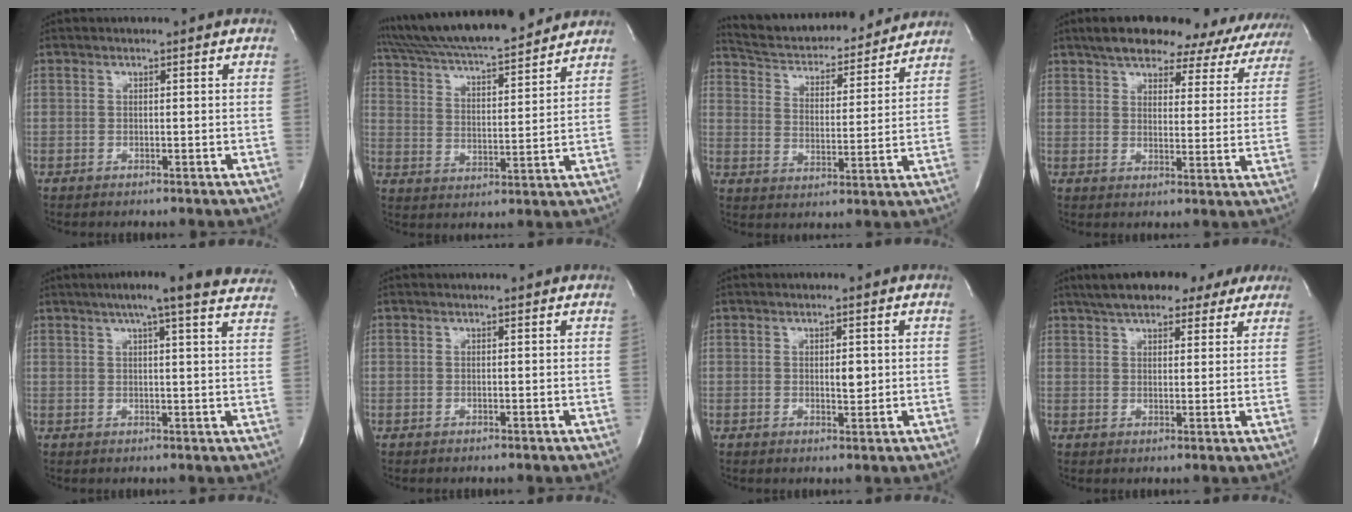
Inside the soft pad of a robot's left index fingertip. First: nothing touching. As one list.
[{"total": 20.3, "force": [18.3, 2.0, 8.5], "torque": [-0.150, 0.020, 0.286]}, {"total": 18.3, "force": [17.1, 4.0, 5.0], "torque": [-0.080, -0.002, 0.250]}, {"total": 22.3, "force": [19.4, 6.8, 8.6], "torque": [-0.120, 0.002, 0.222]}, {"total": 16.4, "force": [13.8, 0.3, 8.9], "torque": [-0.132, 0.006, 0.157]}, {"total": 0.6, "force": [0.5, -0.1, 0.2], "torque": [-0.006, -0.001, 0.006]}, {"total": 2.0, "force": [0.1, 0.8, 1.8], "torque": [-0.030, -0.009, 0.004]}, {"total": 14.8, "force": [11.6, 5.1, 7.6], "torque": [-0.118, 0.037, 0.156]}]